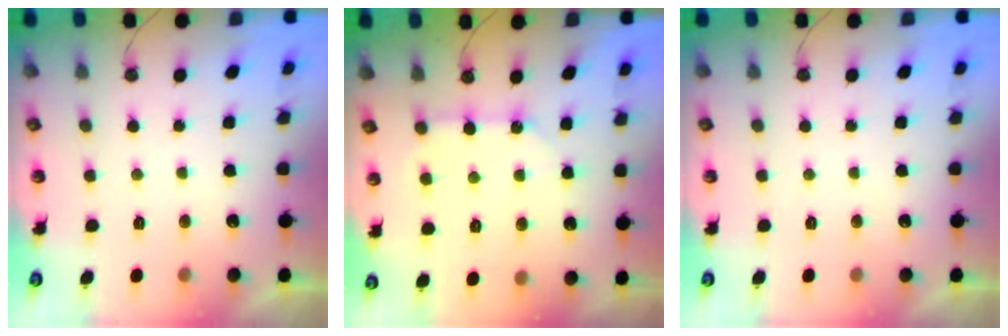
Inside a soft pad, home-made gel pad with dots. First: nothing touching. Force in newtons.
{"total": 9.1, "press": 9.1, "slide": 0.9}
{"total": 0.0}